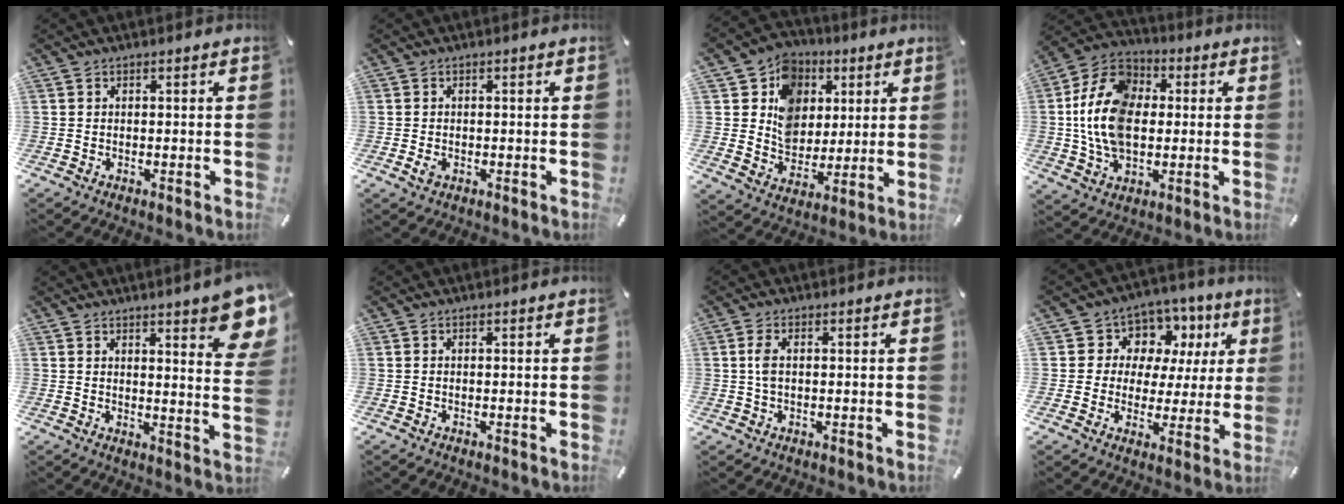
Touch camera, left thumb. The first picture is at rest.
{"total": 1.8, "force": [-0.4, 1.2, 1.2], "torque": [-0.028, -0.001, -0.009]}
{"total": 12.3, "force": [2.8, 11.3, 4.0], "torque": [-0.071, -0.011, 0.058]}
{"total": 16.3, "force": [0.3, 12.0, 10.9], "torque": [-0.247, 0.015, 0.004]}
{"total": 9.5, "force": [6.4, 1.9, 6.8], "torque": [-0.086, -0.051, 0.108]}
{"total": 0.0}
{"total": 3.1, "force": [0.4, 1.4, 2.7], "torque": [-0.063, 0.003, 0.003]}
{"total": 8.7, "force": [2.9, 8.0, 1.7], "torque": [-0.032, -0.029, 0.054]}